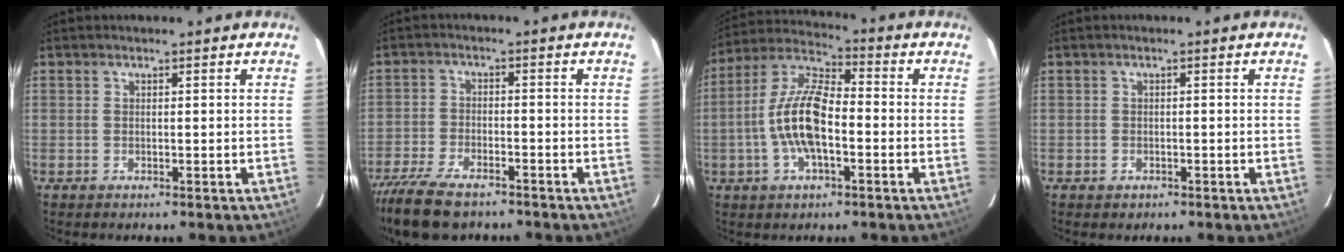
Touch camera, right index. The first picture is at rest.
{"total": 12.5, "force": [-10.1, 4.5, 5.9], "torque": [-0.149, -0.030, -0.184]}
{"total": 12.2, "force": [-2.7, 4.8, 10.9], "torque": [-0.226, 0.010, -0.054]}
{"total": 1.5, "force": [-0.7, 1.3, 0.3], "torque": [-0.005, 0.002, -0.004]}